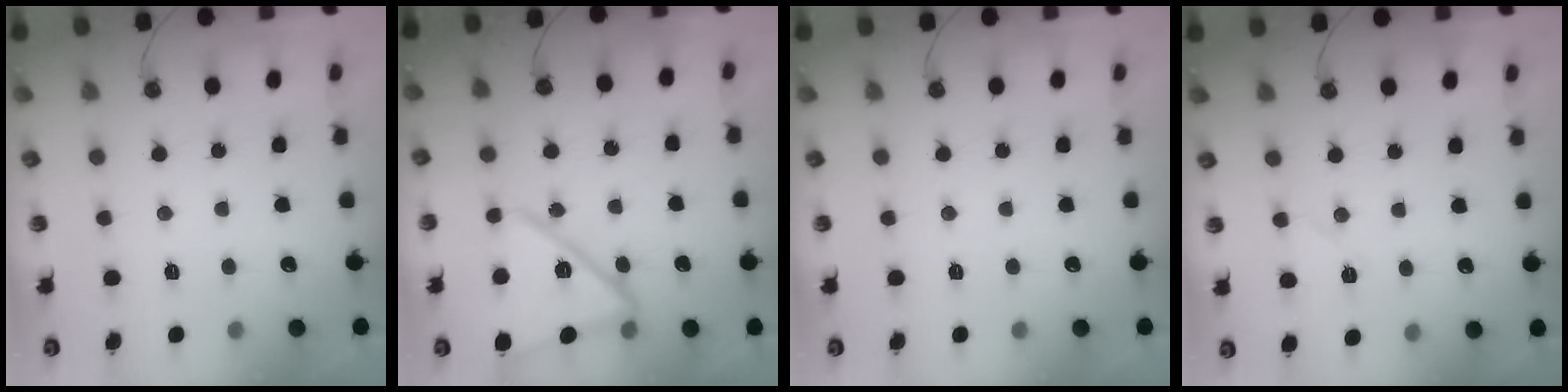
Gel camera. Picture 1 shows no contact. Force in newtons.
{"total": 15.0, "press": 15.0, "slide": 1.4}
{"total": 0.0}
{"total": 5.9, "press": 5.9, "slide": 0.9}